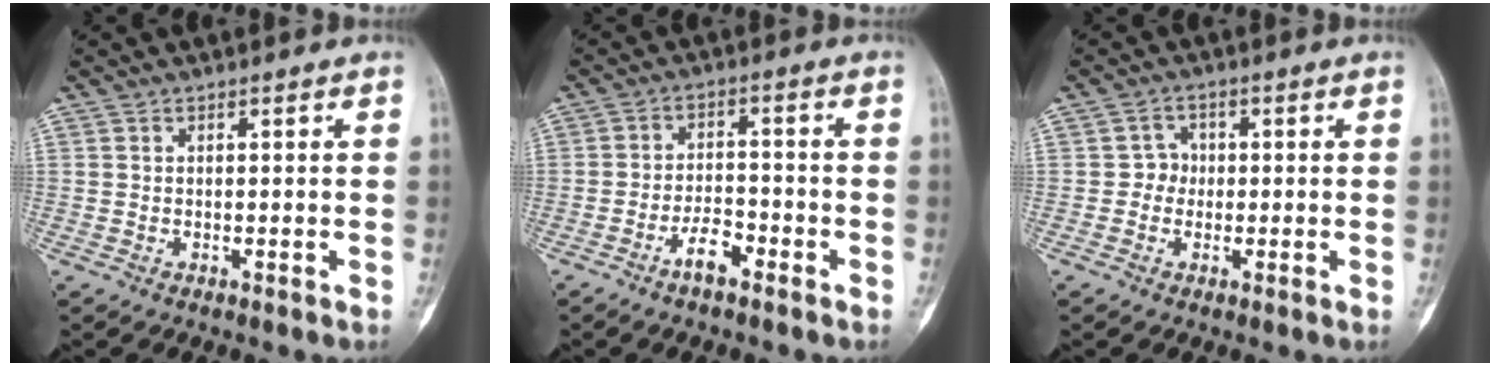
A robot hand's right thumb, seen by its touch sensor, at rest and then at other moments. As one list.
[{"total": 5.0, "force": [-3.2, 1.9, 3.3], "torque": [-0.054, 0.024, -0.057]}, {"total": 2.8, "force": [-0.3, 2.7, 0.9], "torque": [0.009, 0.011, -0.013]}]